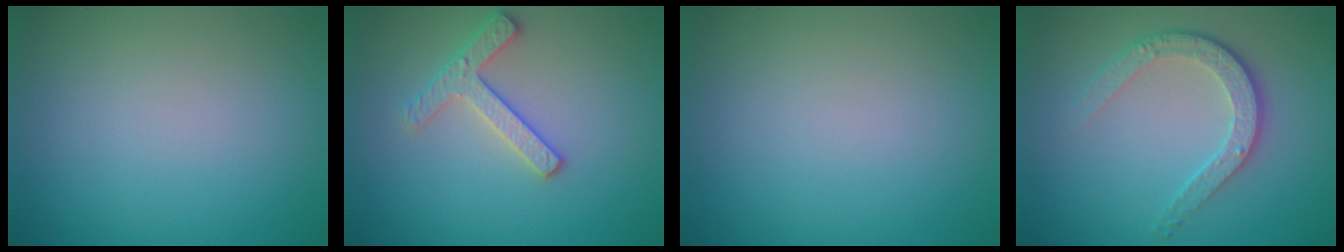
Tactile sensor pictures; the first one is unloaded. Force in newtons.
{"total": 2.6, "press": 2.6, "slide": 0.3}
{"total": 0.0}
{"total": 3.8, "press": 2.8, "slide": 2.5}